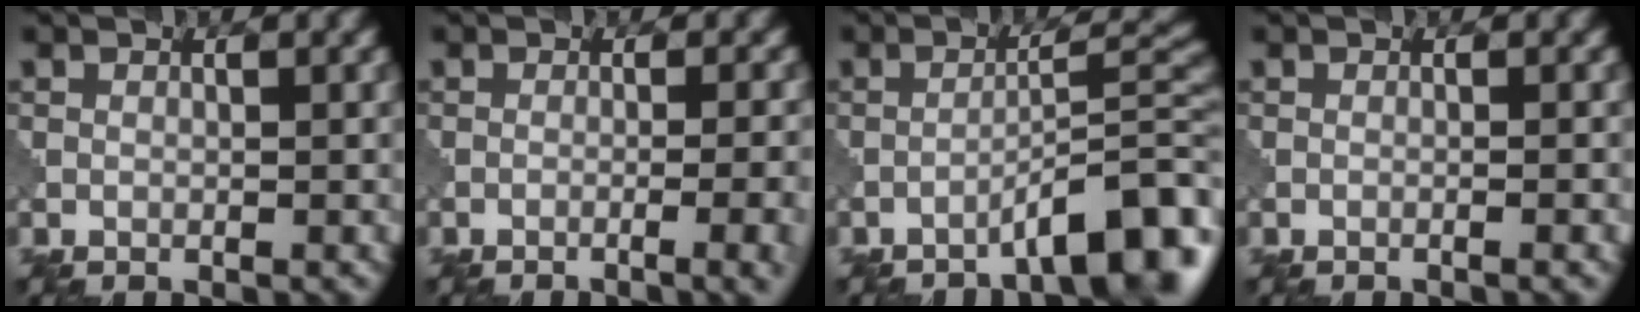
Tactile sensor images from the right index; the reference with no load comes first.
{"total": 6.0, "force": [-2.8, 2.1, 4.9], "torque": [-0.044, 0.011, -0.031]}
{"total": 6.8, "force": [-4.5, 1.2, 4.9], "torque": [-0.062, 0.023, -0.068]}
{"total": 1.4, "force": [-0.5, 0.4, 1.2], "torque": [-0.012, 0.002, -0.016]}